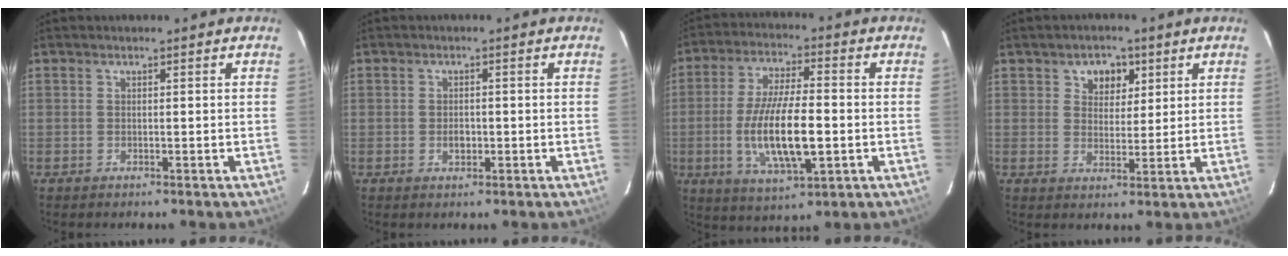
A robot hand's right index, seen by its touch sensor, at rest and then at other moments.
{"total": 2.0, "force": [-0.5, 1.4, 1.4], "torque": [-0.024, 0.002, -0.008]}
{"total": 14.3, "force": [-2.7, 4.3, 13.4], "torque": [-0.262, -0.013, -0.044]}
{"total": 5.1, "force": [2.4, 3.9, 2.1], "torque": [-0.024, 0.004, 0.042]}